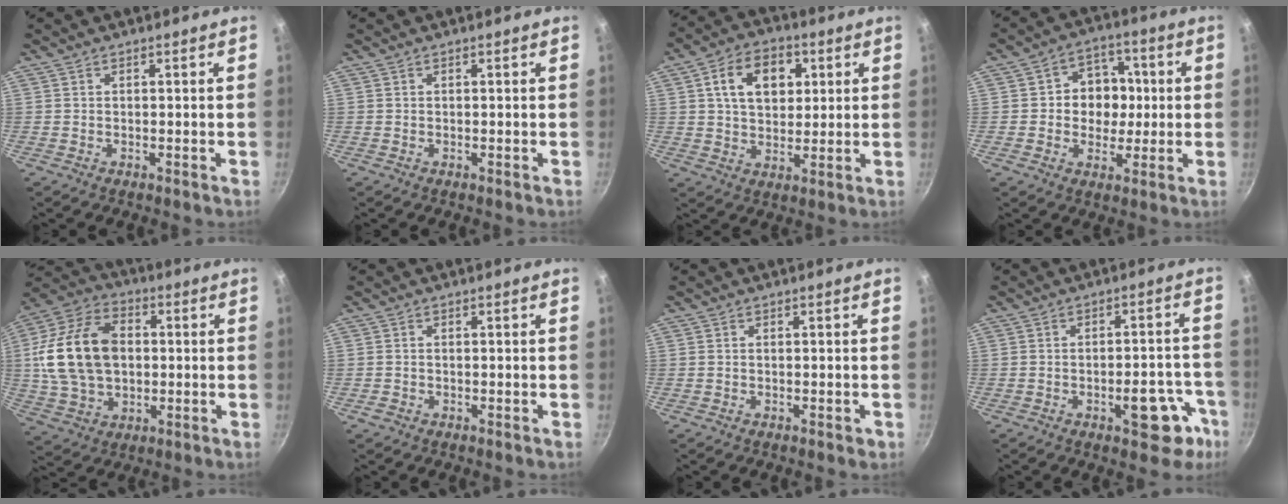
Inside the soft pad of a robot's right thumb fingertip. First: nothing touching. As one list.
[{"total": 0.0}, {"total": 11.9, "force": [3.4, 8.3, 7.7], "torque": [-0.099, 0.003, 0.049]}, {"total": 9.9, "force": [0.3, 8.5, 5.1], "torque": [-0.027, 0.009, -0.005]}, {"total": 19.5, "force": [1.3, 13.6, 13.9], "torque": [-0.248, 0.020, 0.020]}, {"total": 1.1, "force": [-0.6, 0.8, 0.4], "torque": [-0.009, 0.002, -0.011]}, {"total": 1.0, "force": [-0.3, 0.6, 0.8], "torque": [-0.009, 0.002, -0.004]}, {"total": 10.2, "force": [-4.7, 4.9, 7.6], "torque": [-0.050, 0.038, -0.055]}]